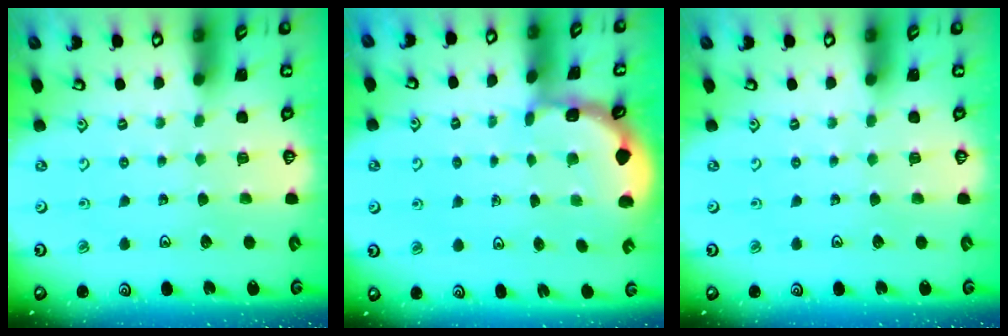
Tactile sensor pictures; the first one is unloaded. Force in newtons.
{"total": 1.3, "press": 1.3, "slide": 0.1}
{"total": 0.0}